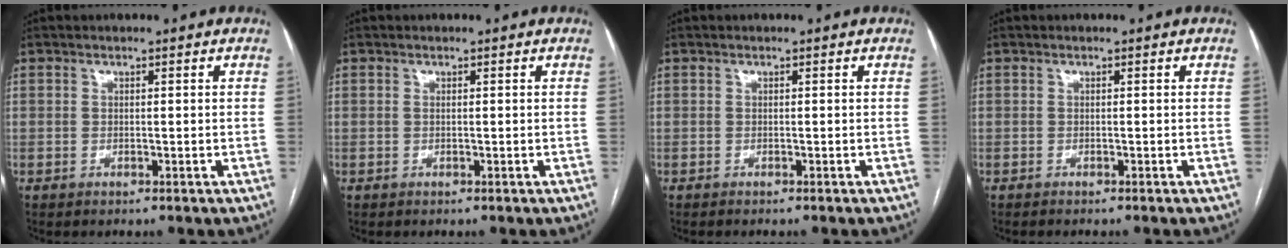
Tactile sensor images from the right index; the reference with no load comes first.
{"total": 0.0}
{"total": 1.4, "force": [-1.3, 0.0, 0.6], "torque": [-0.006, -0.001, -0.016]}
{"total": 1.9, "force": [-1.7, 0.0, 0.9], "torque": [-0.011, -0.001, -0.020]}